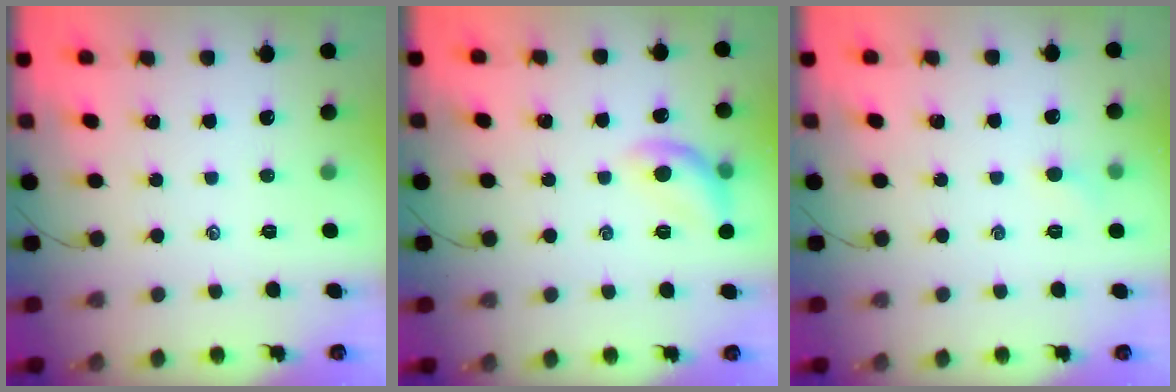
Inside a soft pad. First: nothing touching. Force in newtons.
{"total": 10.4, "press": 10.4, "slide": 0.7}
{"total": 4.0, "press": 3.8, "slide": 1.2}